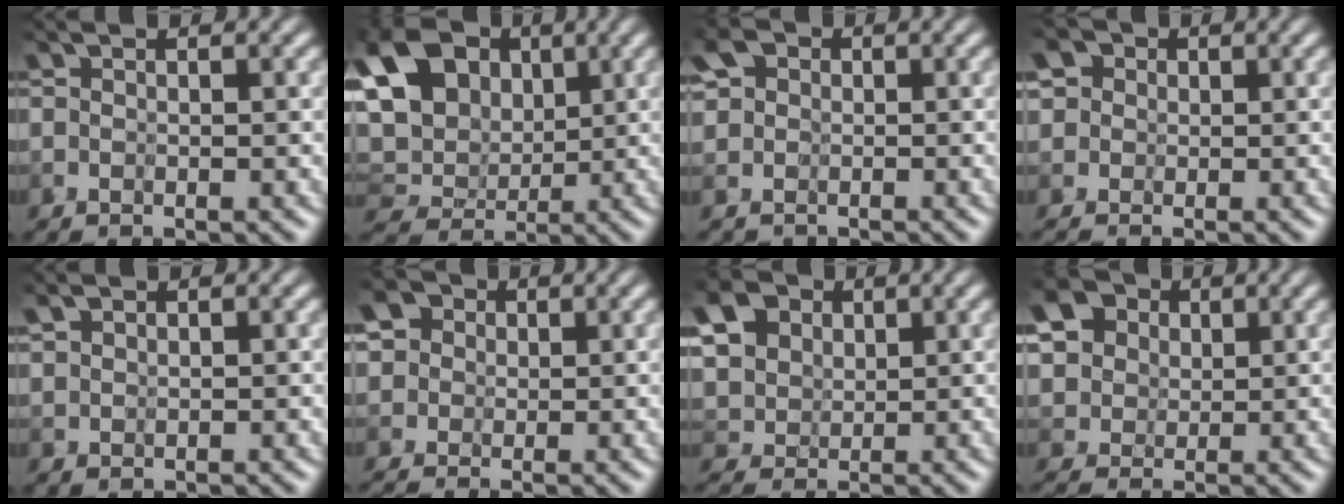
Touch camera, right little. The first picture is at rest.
{"total": 9.2, "force": [3.2, 6.7, 5.3], "torque": [-0.103, 0.022, 0.046]}
{"total": 3.5, "force": [0.7, 3.3, 0.7], "torque": [-0.020, 0.020, -0.029]}
{"total": 3.6, "force": [0.6, 3.4, 0.9], "torque": [-0.040, 0.027, -0.033]}
{"total": 1.1, "force": [1.1, 0.1, -0.1], "torque": [0.002, -0.009, 0.020]}
{"total": 4.4, "force": [2.0, 3.7, 1.3], "torque": [-0.043, 0.027, -0.010]}
{"total": 9.2, "force": [5.6, 6.0, 4.3], "torque": [-0.109, 0.021, 0.082]}
{"total": 6.2, "force": [4.2, 4.1, 2.1], "torque": [-0.056, 0.018, 0.032]}